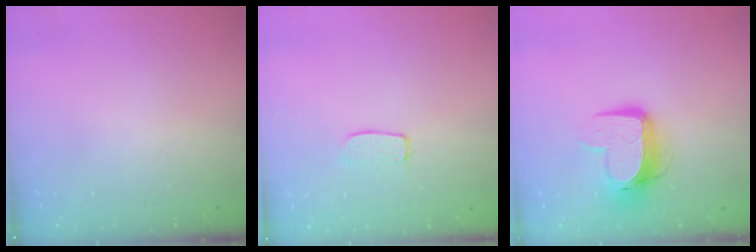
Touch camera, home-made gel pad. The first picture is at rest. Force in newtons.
{"total": 5.8, "press": 5.8, "slide": 0.3}
{"total": 12.3, "press": 12.3, "slide": 1.3}